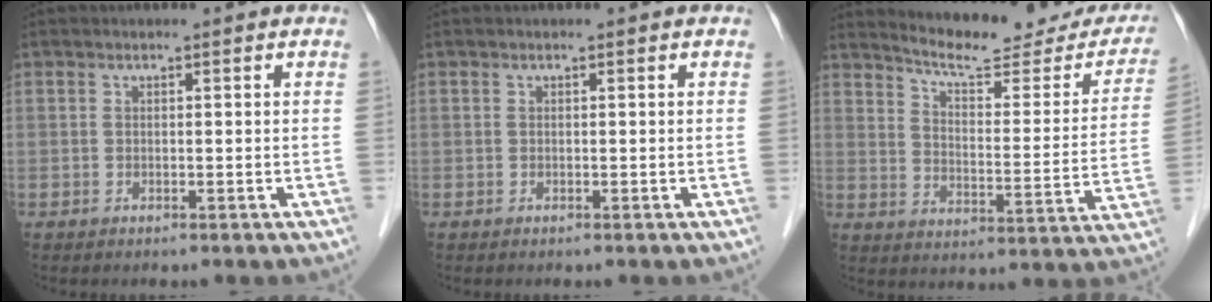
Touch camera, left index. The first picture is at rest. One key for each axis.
{"total": 0.0}
{"total": 19.8, "fx": 18.3, "fy": 3.8, "fz": 6.6, "tx": -0.081, "ty": -0.050, "tz": 0.227}